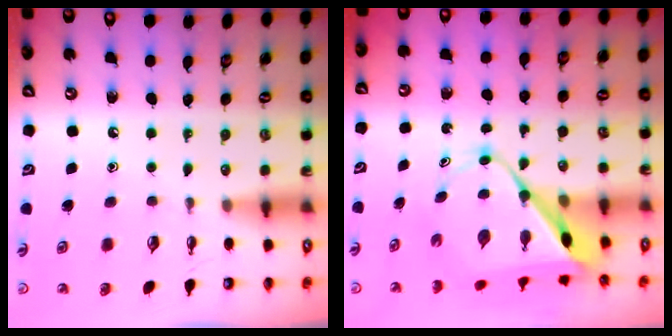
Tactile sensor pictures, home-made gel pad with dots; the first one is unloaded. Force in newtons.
{"total": 11.9, "press": 11.8, "slide": 1.2}